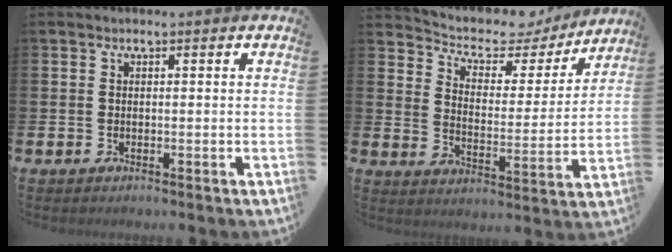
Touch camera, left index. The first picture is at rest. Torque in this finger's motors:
{"motor_torque": [1.03, -1.11, 0.22, 0.03]}